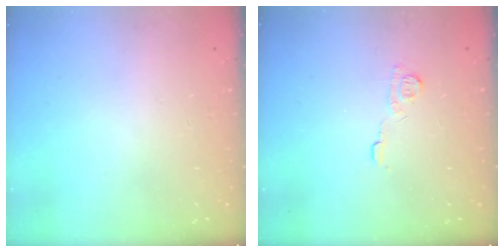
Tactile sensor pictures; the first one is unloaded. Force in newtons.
{"total": 6.2, "press": 6.2, "slide": 0.7}